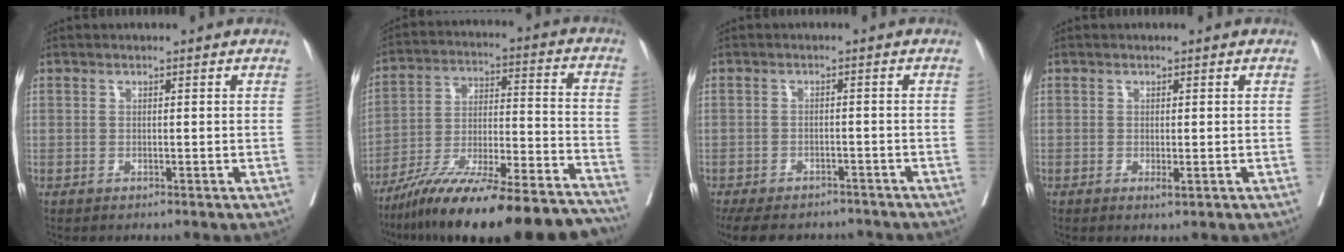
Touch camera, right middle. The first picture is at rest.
{"total": 27.0, "force": [-23.2, 2.6, 13.6], "torque": [-0.165, -0.008, -0.358]}
{"total": 12.5, "force": [-10.6, 5.0, 4.2], "torque": [-0.088, -0.001, -0.137]}
{"total": 0.8, "force": [-0.3, 0.2, 0.7], "torque": [-0.009, -0.002, -0.002]}